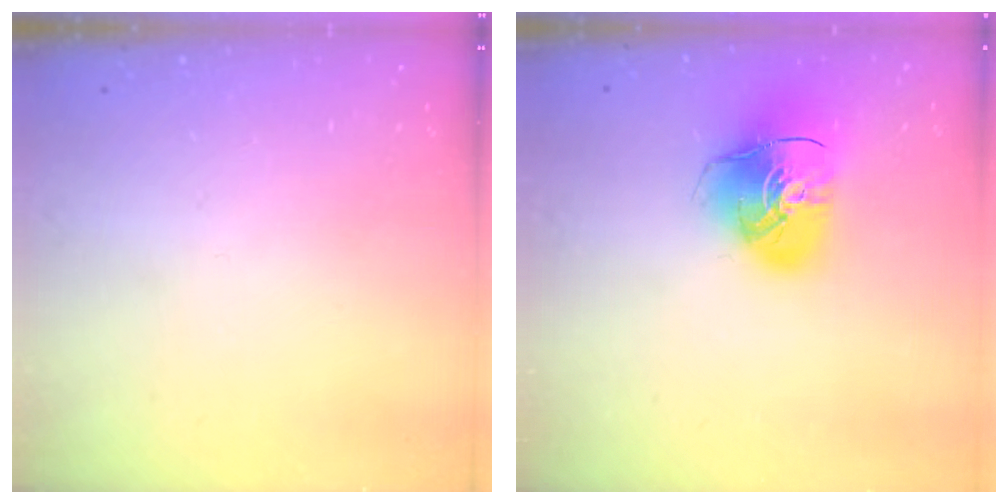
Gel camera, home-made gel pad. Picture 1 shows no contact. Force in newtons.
{"total": 13.0, "press": 12.8, "slide": 1.9}